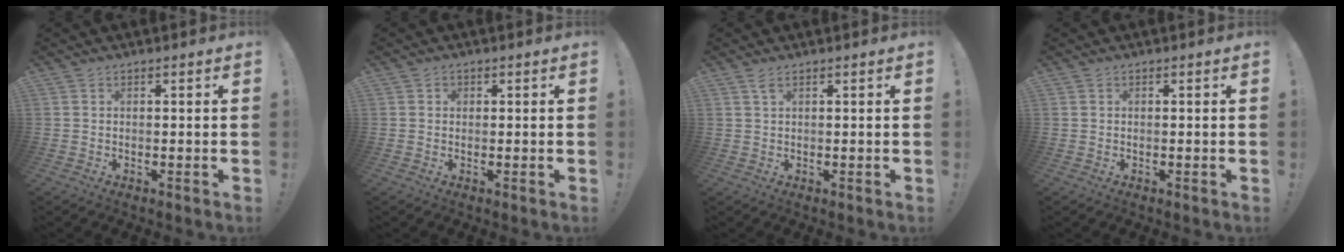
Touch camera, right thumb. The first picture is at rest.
{"total": 1.1, "force": [0.2, 1.0, 0.3], "torque": [0.002, 0.000, 0.002]}
{"total": 1.7, "force": [1.0, 0.5, 1.3], "torque": [-0.026, 0.000, 0.017]}
{"total": 0.0}